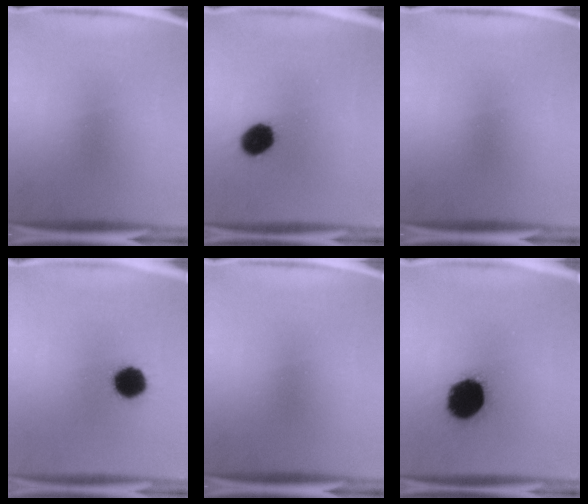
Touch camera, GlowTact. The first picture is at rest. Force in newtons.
{"total": 8.6}
{"total": 0.0}
{"total": 10.4}
{"total": 0.0}
{"total": 18.4}